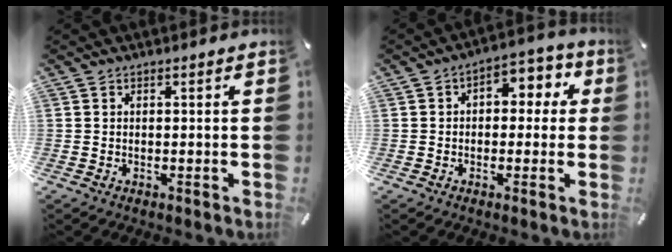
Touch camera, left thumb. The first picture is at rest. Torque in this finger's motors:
{"motor_torque": [0.14, 0.10, 0.07, 0.04, 0.01]}